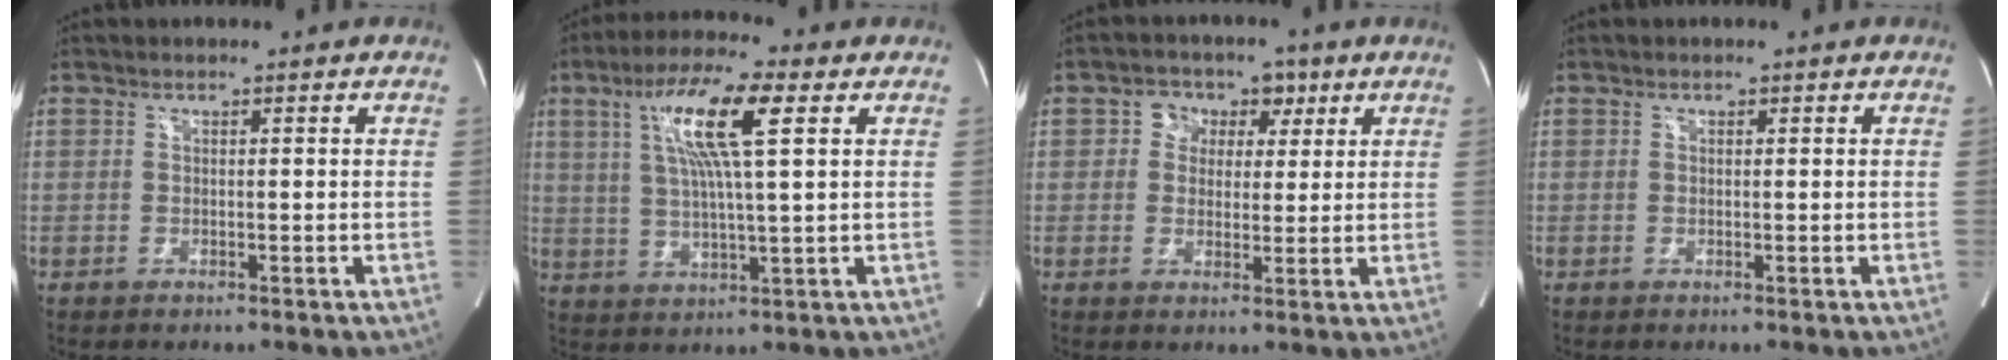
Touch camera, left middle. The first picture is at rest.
{"total": 12.0, "force": [4.3, 0.8, 11.2], "torque": [-0.214, 0.016, 0.075]}
{"total": 5.1, "force": [1.7, 4.5, 1.8], "torque": [-0.021, 0.024, 0.026]}
{"total": 0.0}